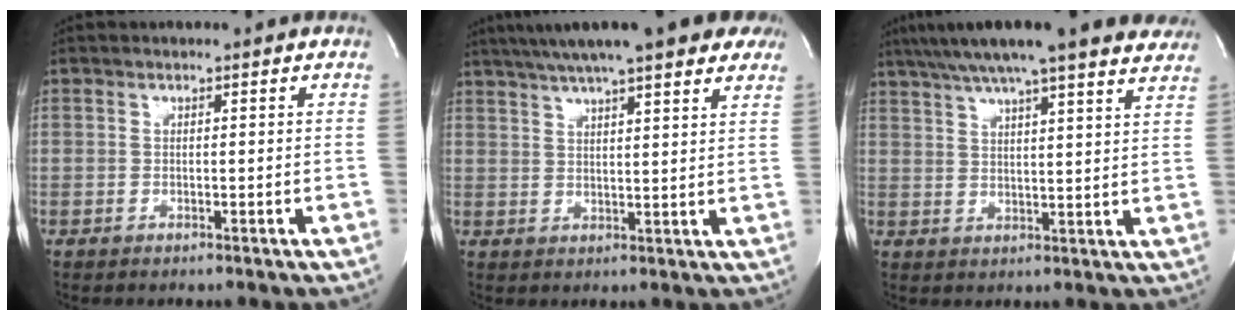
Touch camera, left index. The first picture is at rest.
{"total": 20.1, "force": [15.8, 3.2, 12.0], "torque": [-0.189, 0.049, 0.204]}
{"total": 23.0, "force": [19.3, 2.7, 12.3], "torque": [-0.197, 0.032, 0.251]}